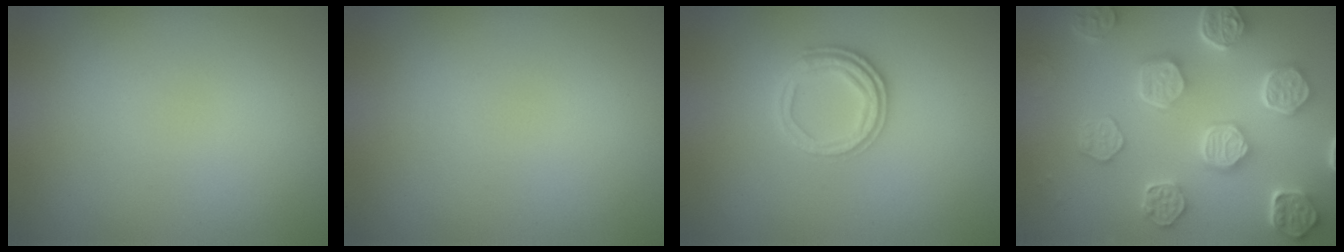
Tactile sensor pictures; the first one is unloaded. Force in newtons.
{"total": 0.0}
{"total": 2.5, "press": 2.4, "slide": 0.8}
{"total": 8.1, "press": 6.1, "slide": 5.3}